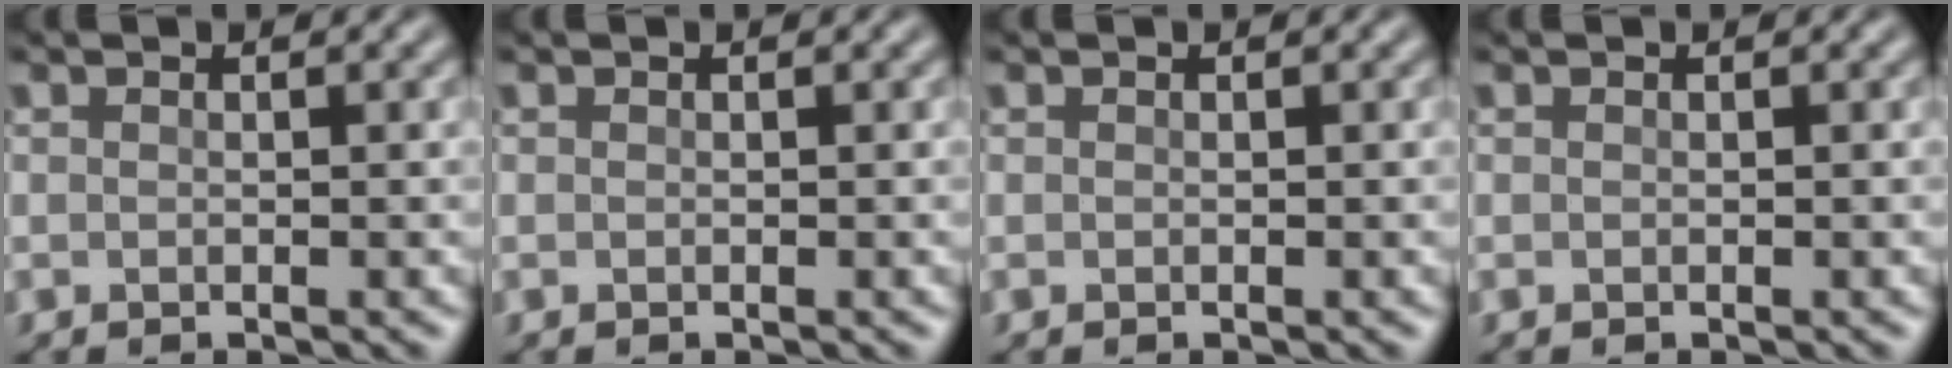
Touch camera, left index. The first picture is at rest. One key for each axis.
{"total": 0.0}
{"total": 0.0}
{"total": 0.0}